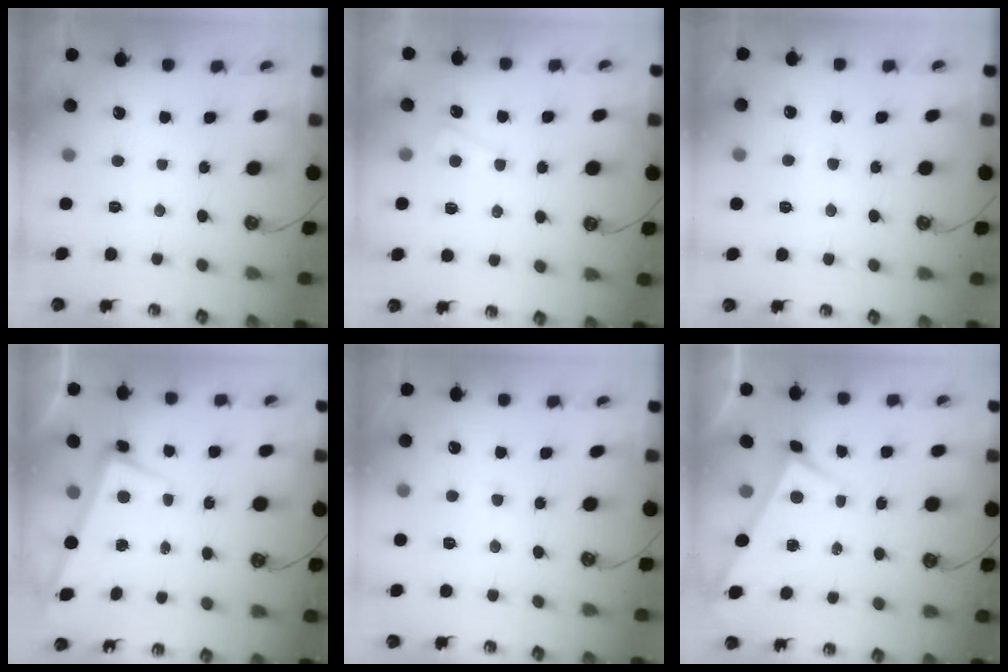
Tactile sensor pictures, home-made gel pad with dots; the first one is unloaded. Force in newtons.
{"total": 1.6, "press": 1.6, "slide": 0.5}
{"total": 1.5, "press": 1.4, "slide": 0.4}
{"total": 2.6, "press": 2.4, "slide": 1.1}
{"total": 0.9, "press": 0.7, "slide": 0.5}
{"total": 3.6, "press": 3.6, "slide": 0.3}